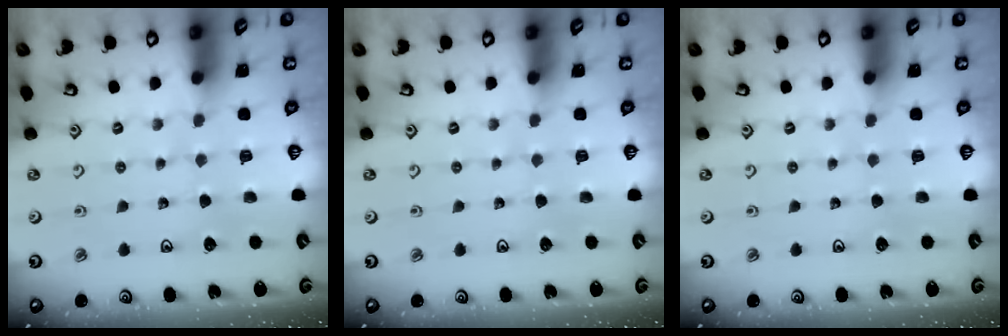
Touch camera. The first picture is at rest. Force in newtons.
{"total": 0.0}
{"total": 0.0}